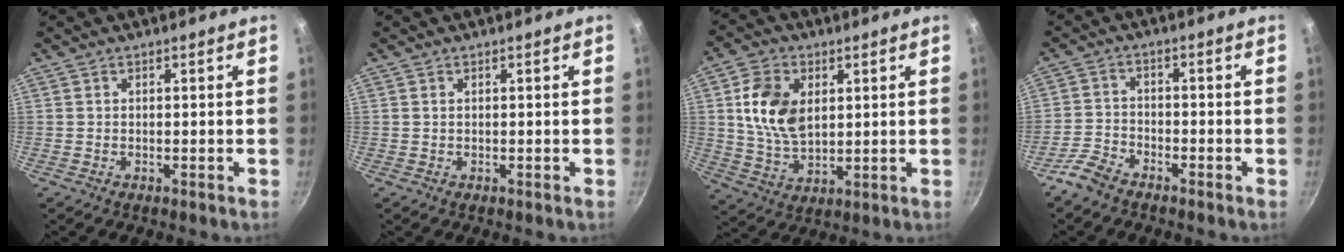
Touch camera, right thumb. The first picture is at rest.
{"total": 0.0}
{"total": 11.6, "force": [2.7, 7.7, 8.3], "torque": [-0.140, -0.013, 0.056]}
{"total": 5.0, "force": [-3.9, 2.4, 2.0], "torque": [-0.043, 0.032, -0.083]}